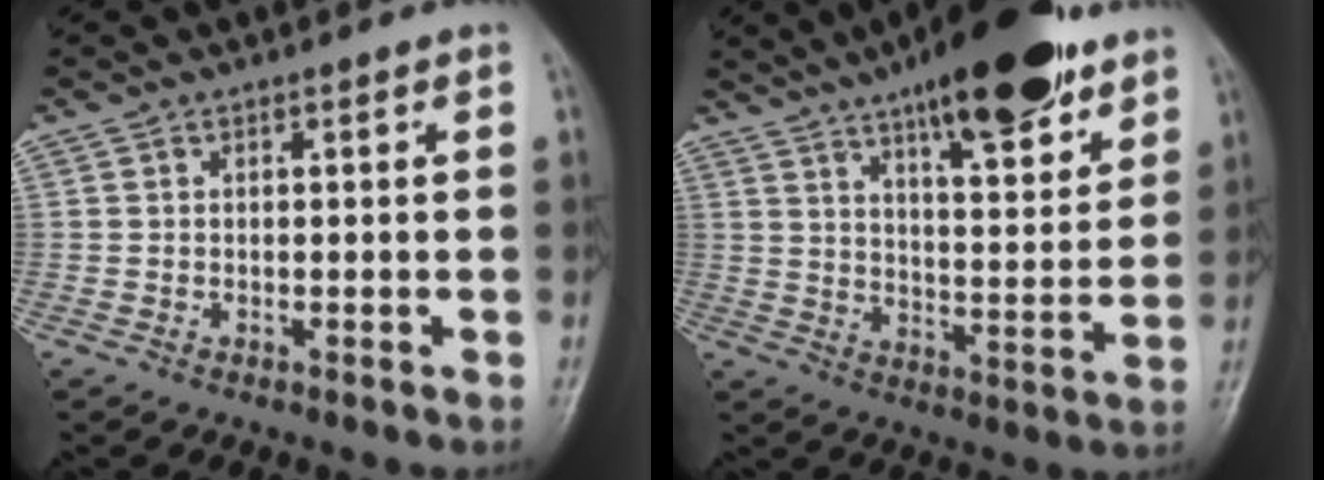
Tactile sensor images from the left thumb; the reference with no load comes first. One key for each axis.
{"total": 19.6, "fx": 13.0, "fy": 5.8, "fz": 13.5, "tx": -0.172, "ty": -0.057, "tz": 0.201}